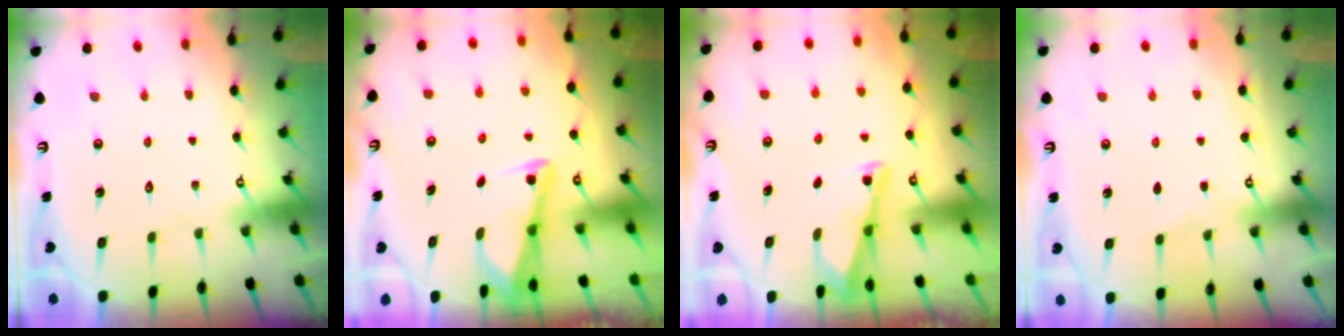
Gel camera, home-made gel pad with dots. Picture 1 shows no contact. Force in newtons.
{"total": 2.9, "press": 2.8, "slide": 0.4}
{"total": 2.7, "press": 2.7, "slide": 0.3}
{"total": 2.2, "press": 2.2, "slide": 0.4}